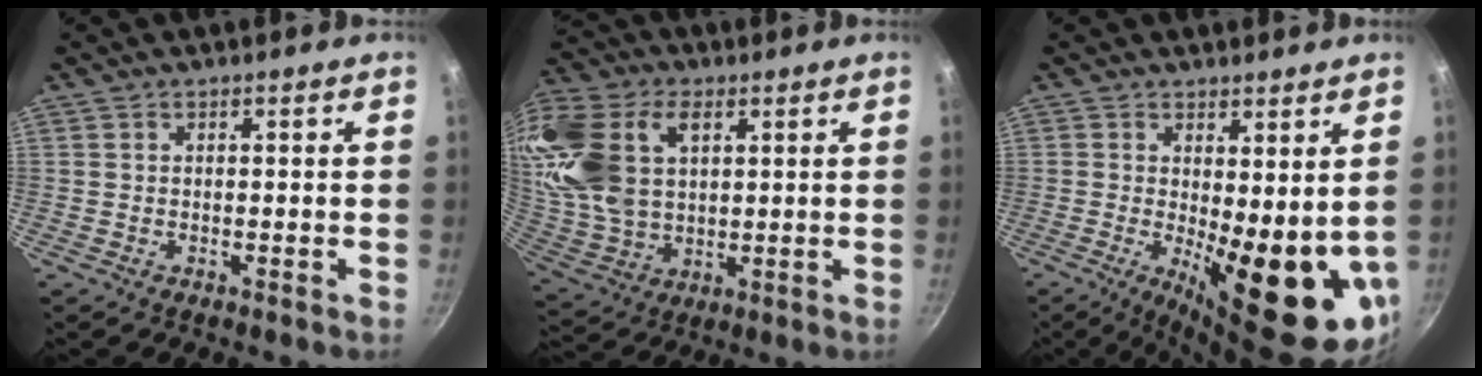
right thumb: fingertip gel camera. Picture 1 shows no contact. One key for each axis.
{"total": 23.0, "fx": 7.0, "fy": 15.1, "fz": 15.8, "tx": -0.343, "ty": 0.003, "tz": 0.138}
{"total": 14.9, "fx": -0.1, "fy": 5.2, "fz": 13.9, "tx": -0.159, "ty": -0.032, "tz": 0.012}